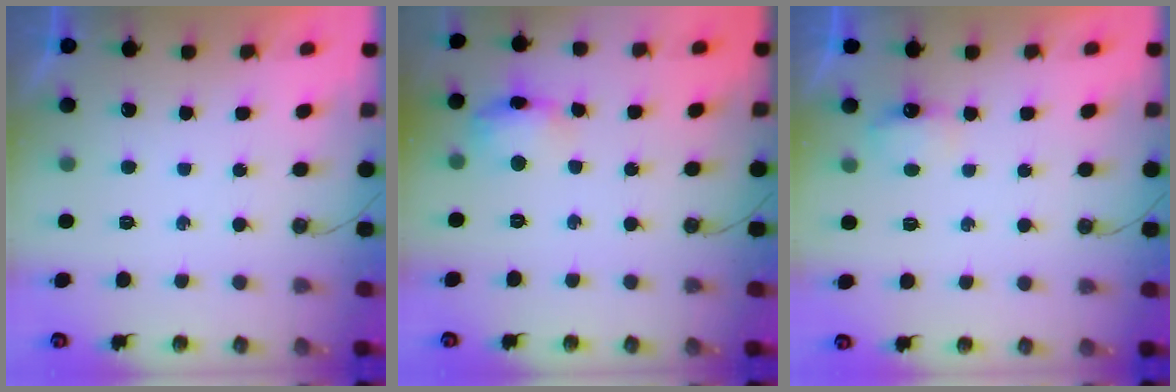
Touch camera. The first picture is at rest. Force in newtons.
{"total": 11.1, "press": 11.1, "slide": 0.8}
{"total": 4.8, "press": 4.7, "slide": 0.7}